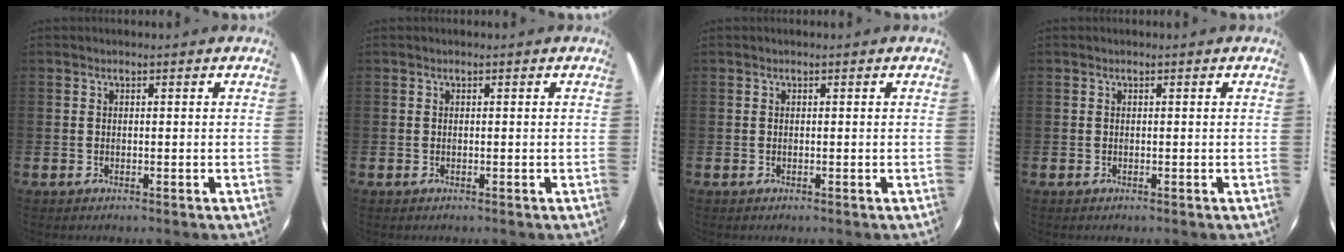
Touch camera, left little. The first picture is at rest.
{"total": 0.0}
{"total": 0.0}
{"total": 0.0}